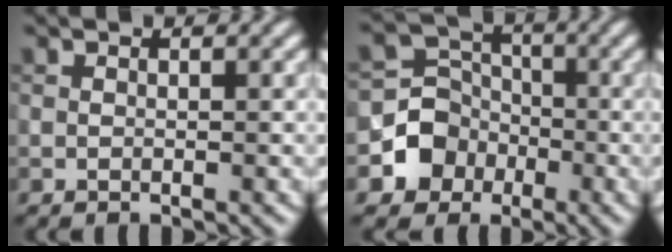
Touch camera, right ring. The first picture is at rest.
{"total": 4.7, "force": [-1.8, 4.3, 1.0], "torque": [-0.003, 0.005, -0.047]}